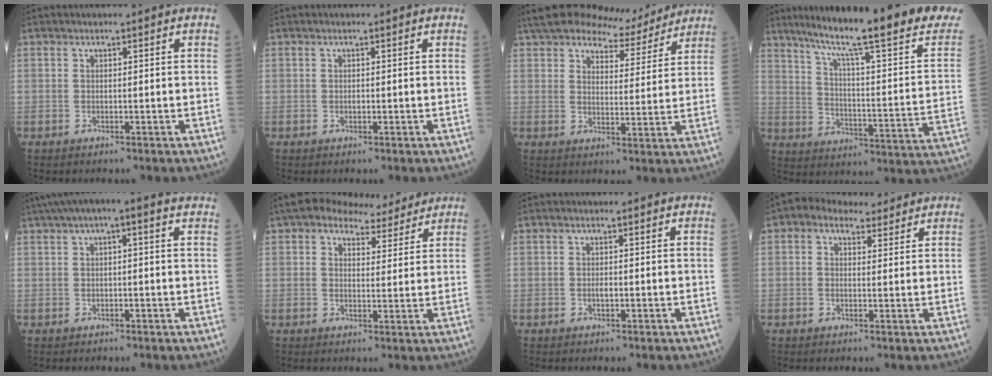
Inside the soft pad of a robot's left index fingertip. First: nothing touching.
{"total": 0.6, "force": [-0.5, 0.3, 0.2], "torque": [-0.007, -0.005, -0.010]}
{"total": 11.2, "force": [10.2, 3.0, 3.4], "torque": [-0.053, 0.003, 0.143]}
{"total": 27.9, "force": [22.6, 0.8, 16.3], "torque": [-0.246, -0.066, 0.290]}
{"total": 7.9, "force": [5.0, 1.4, 6.0], "torque": [-0.103, 0.046, 0.062]}
{"total": 8.5, "force": [7.0, 3.5, 3.2], "torque": [-0.049, 0.018, 0.092]}
{"total": 1.0, "force": [-0.6, 0.3, 0.7], "torque": [-0.016, -0.005, -0.011]}
{"total": 5.4, "force": [3.7, 3.3, 2.1], "torque": [-0.036, 0.026, 0.059]}